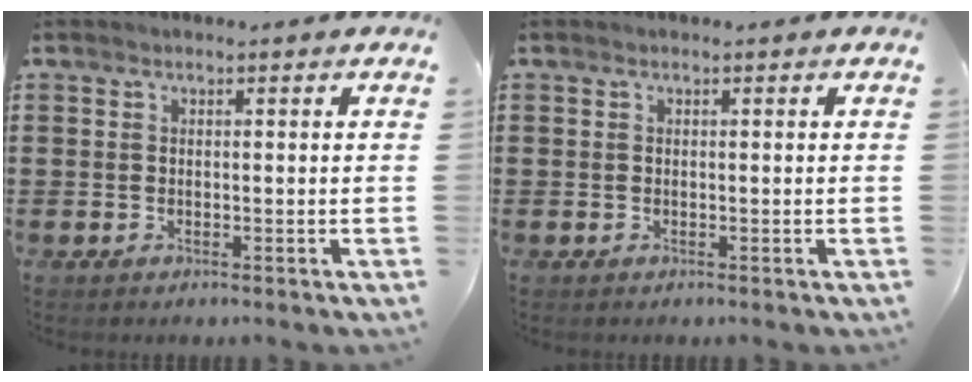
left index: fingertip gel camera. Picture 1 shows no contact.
{"total": 0.0}